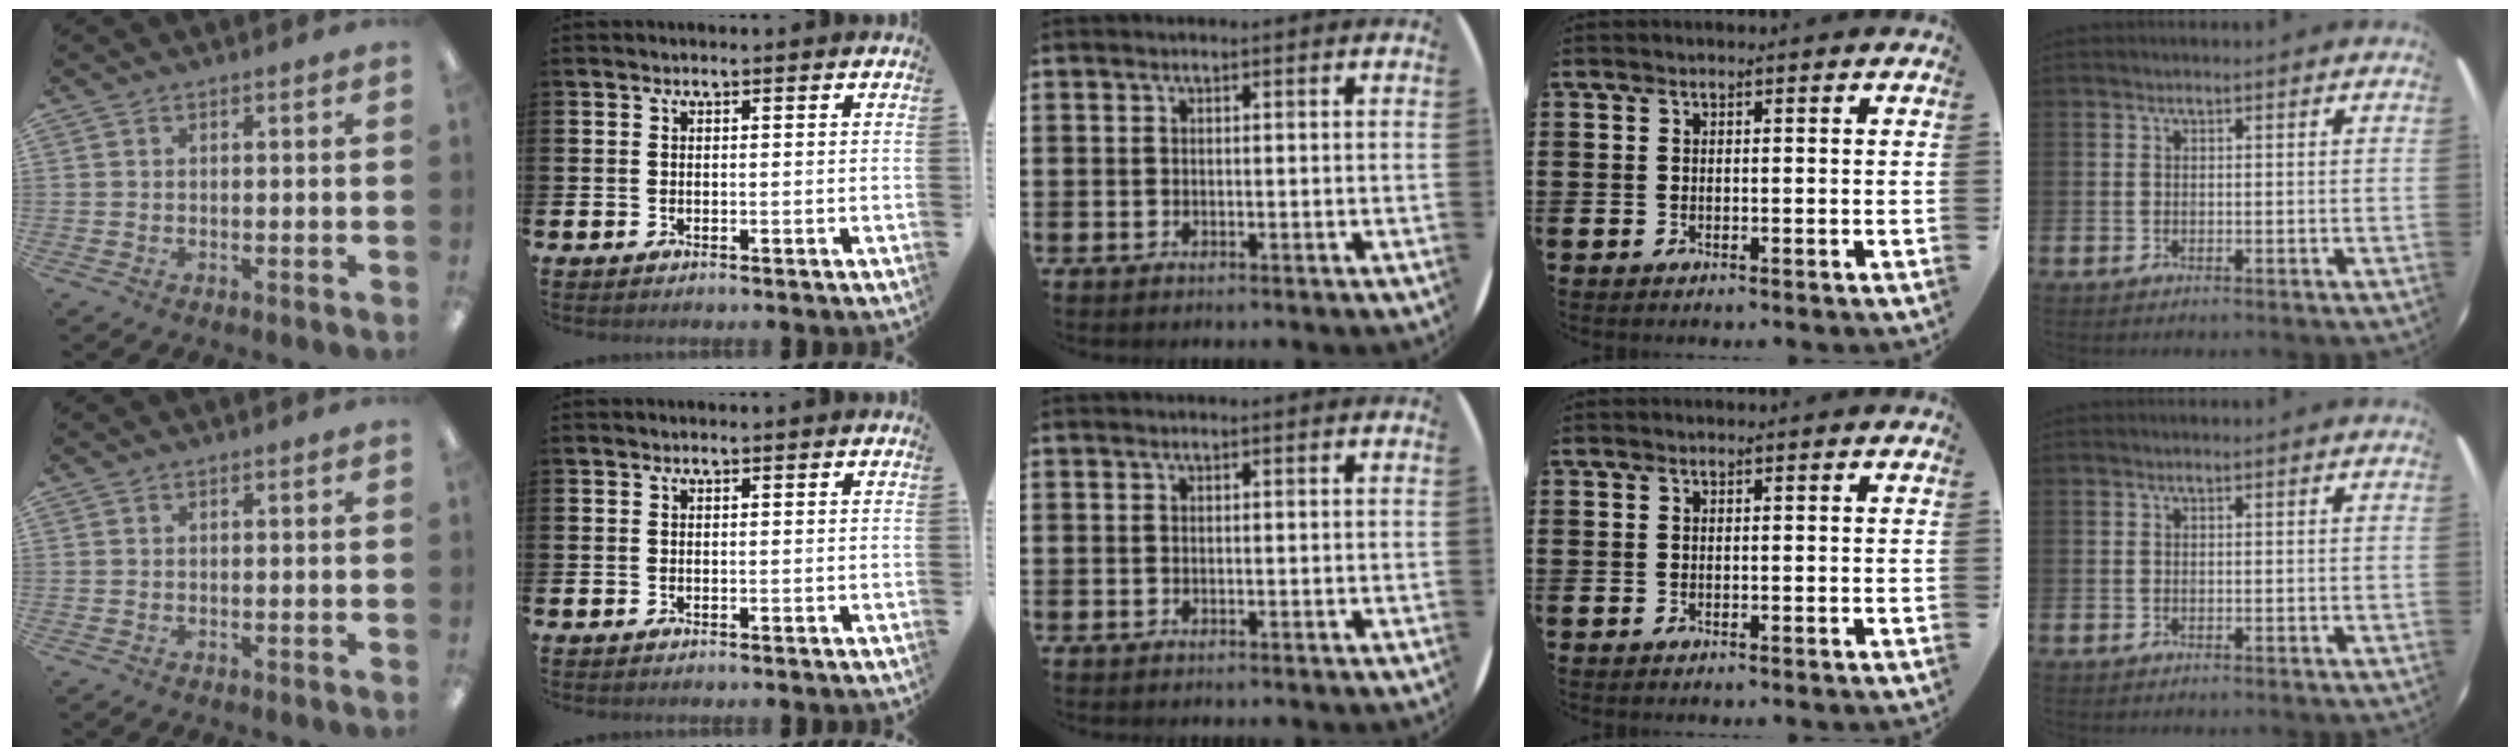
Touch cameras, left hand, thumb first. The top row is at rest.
{}